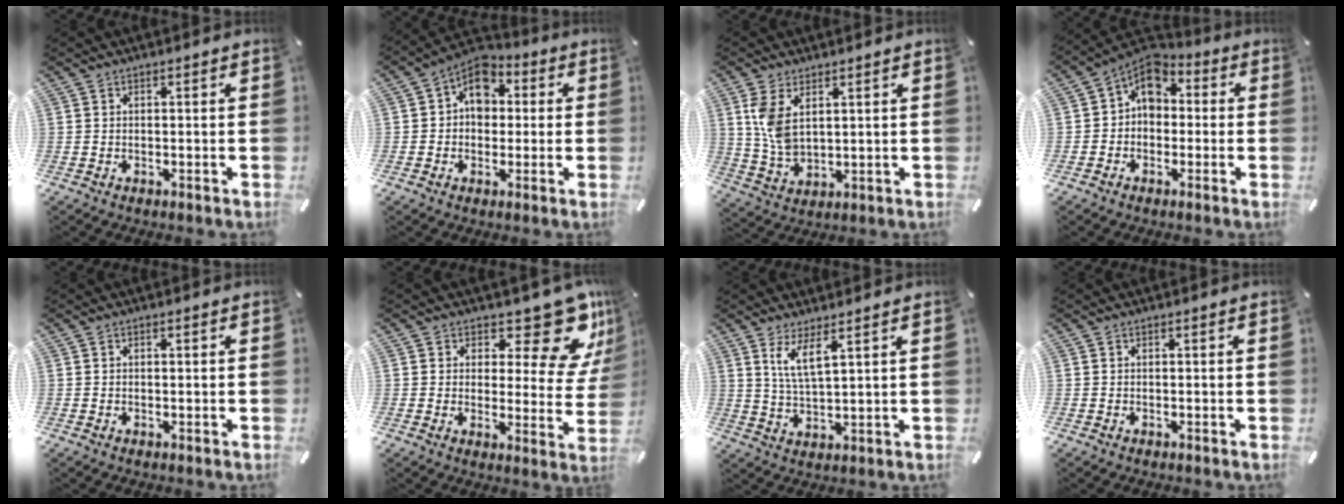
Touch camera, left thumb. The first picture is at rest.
{"total": 7.8, "force": [1.1, 6.6, 3.9], "torque": [-0.055, -0.003, 0.016]}
{"total": 6.9, "force": [2.9, 4.0, 4.8], "torque": [-0.123, -0.012, 0.051]}
{"total": 6.9, "force": [1.1, 5.8, 3.4], "torque": [-0.058, -0.001, 0.018]}
{"total": 0.6, "force": [0.0, 0.2, 0.5], "torque": [-0.010, 0.001, -0.001]}
{"total": 14.6, "force": [9.8, 5.9, 9.0], "torque": [-0.112, -0.079, 0.162]}
{"total": 6.9, "force": [4.1, 1.6, 5.3], "torque": [-0.116, -0.005, 0.072]}
{"total": 0.0}